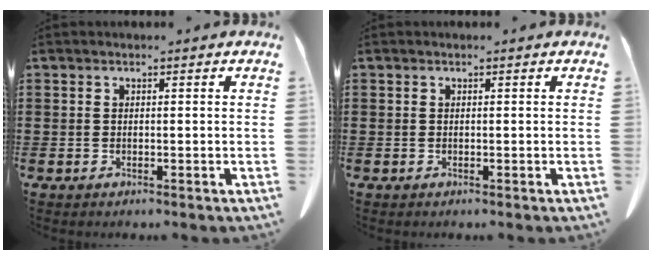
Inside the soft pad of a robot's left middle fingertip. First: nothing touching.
{"total": 0.0}